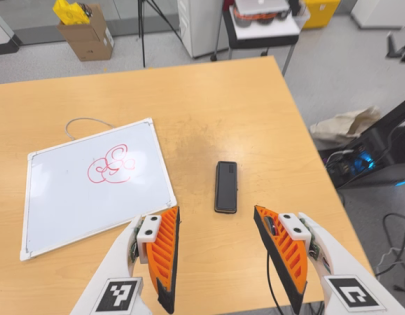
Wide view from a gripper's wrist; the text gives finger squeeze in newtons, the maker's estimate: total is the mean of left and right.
{"total": 0.0}